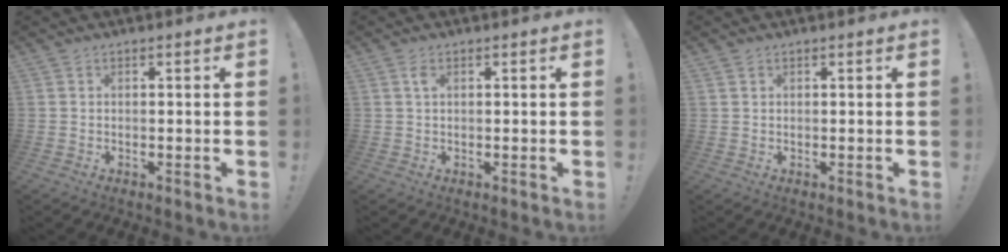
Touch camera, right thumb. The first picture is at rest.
{"total": 1.9, "force": [0.6, 0.8, 1.6], "torque": [-0.028, 0.001, 0.008]}
{"total": 0.6, "force": [0.4, 0.4, 0.1], "torque": [0.004, -0.002, 0.006]}